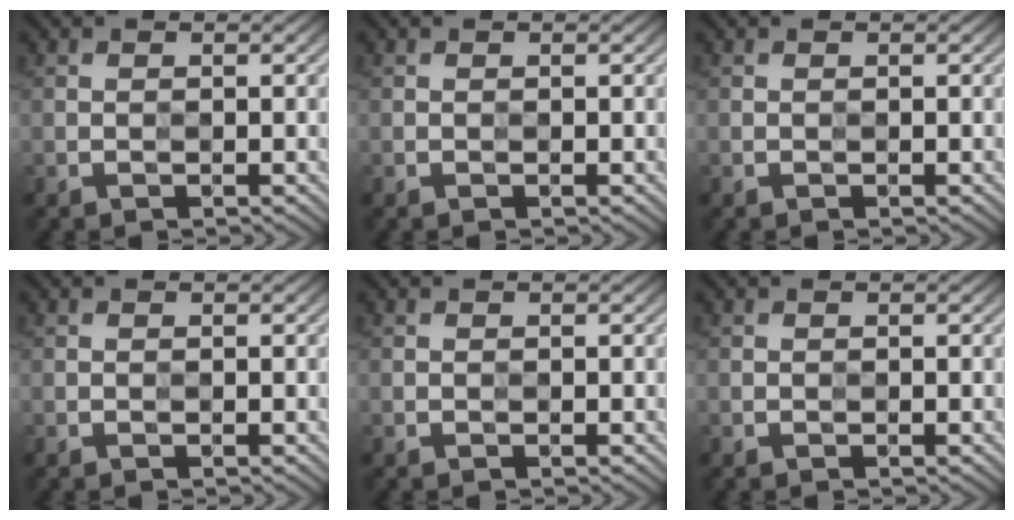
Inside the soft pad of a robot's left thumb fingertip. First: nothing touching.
{"total": 0.0}
{"total": 0.0}
{"total": 0.0}
{"total": 0.0}
{"total": 0.0}